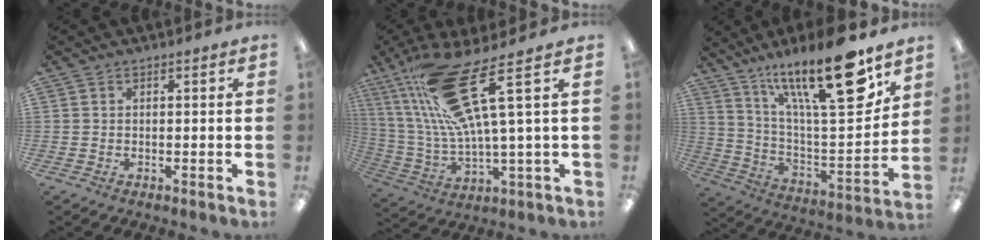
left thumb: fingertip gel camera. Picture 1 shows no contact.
{"total": 21.6, "force": [10.0, 5.0, 18.5], "torque": [-0.369, -0.033, 0.161]}
{"total": 23.9, "force": [16.1, 5.8, 16.7], "torque": [-0.268, -0.100, 0.259]}